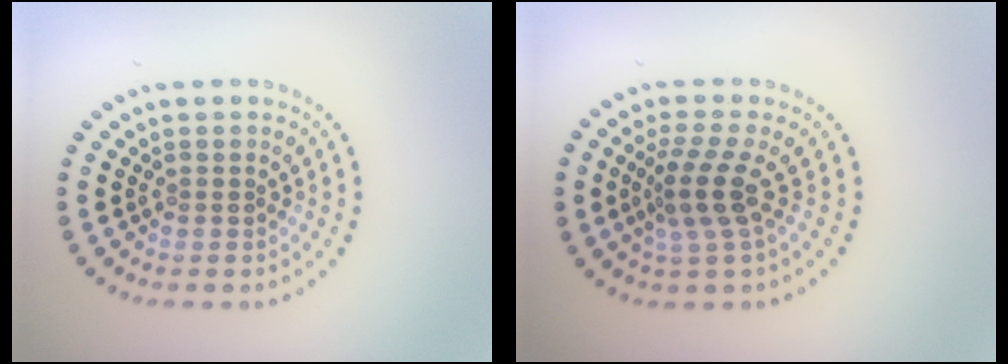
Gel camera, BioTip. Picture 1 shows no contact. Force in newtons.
{"total": 3.2, "press": 2.2, "slide": 2.4}